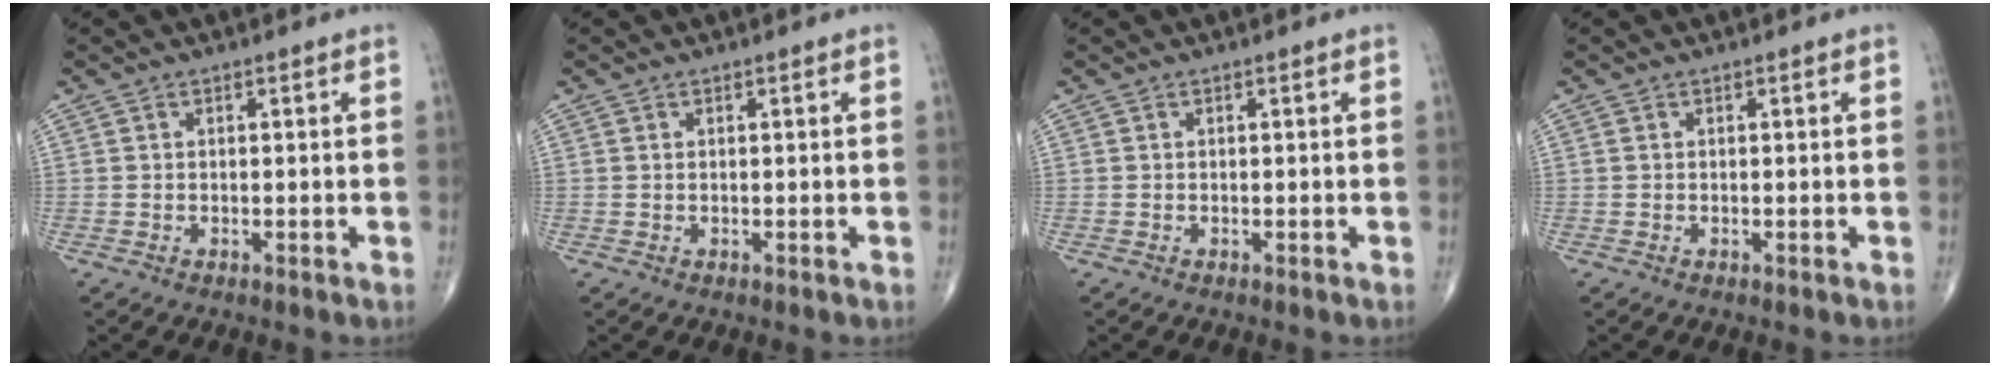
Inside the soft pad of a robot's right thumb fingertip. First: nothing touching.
{"total": 0.0}
{"total": 0.0}
{"total": 0.0}